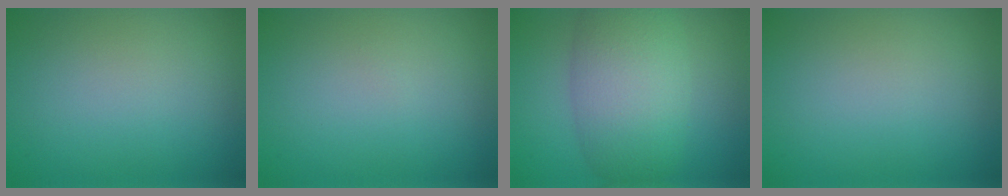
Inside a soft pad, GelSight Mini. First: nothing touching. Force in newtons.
{"total": 0.0}
{"total": 7.6, "press": 7.5, "slide": 0.6}
{"total": 0.0}